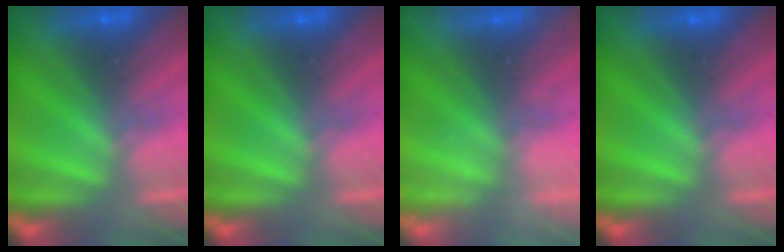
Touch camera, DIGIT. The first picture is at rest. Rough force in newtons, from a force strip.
{"total": 0.0}
{"total": 2.2}
{"total": 0.0}